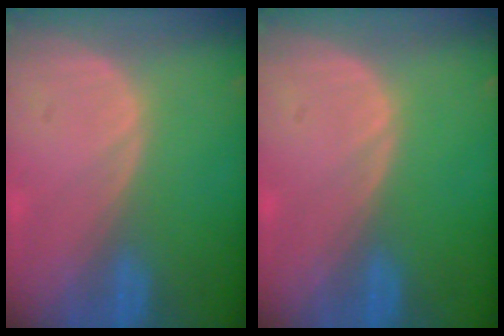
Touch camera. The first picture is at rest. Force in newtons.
{"total": 0.0}